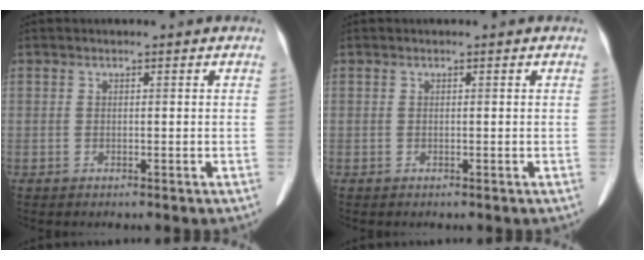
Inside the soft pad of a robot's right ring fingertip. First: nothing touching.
{"total": 0.0}